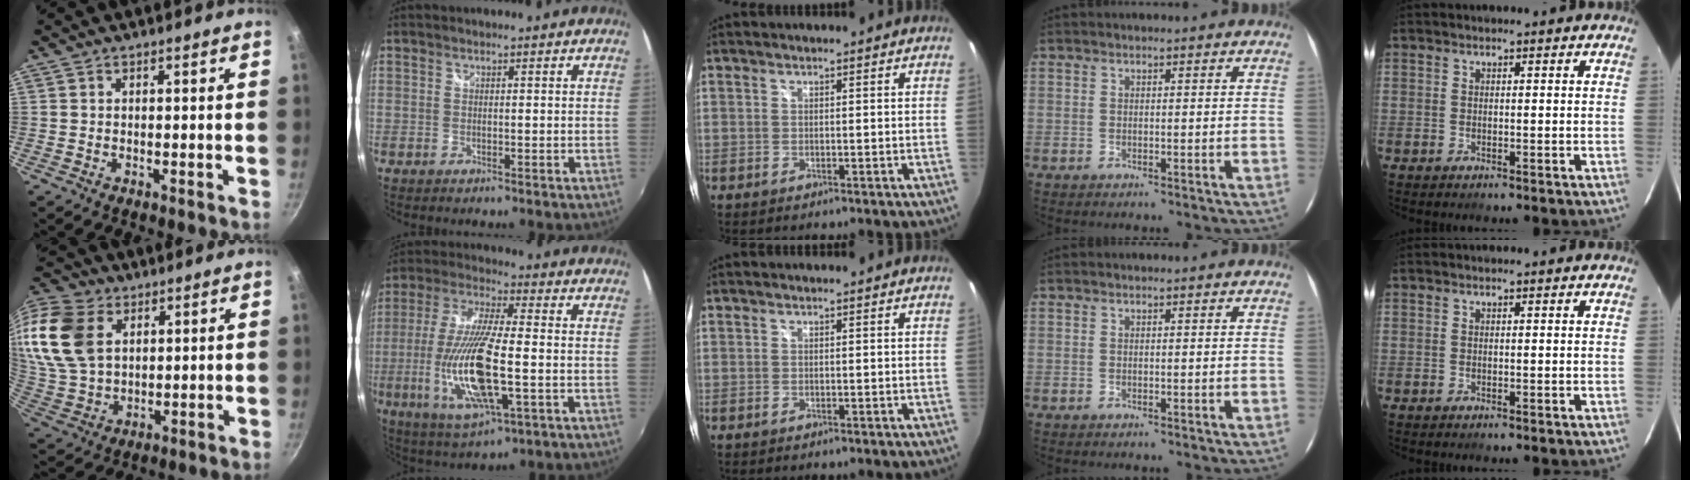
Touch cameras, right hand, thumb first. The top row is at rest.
{"thumb": {"total": 20.3, "force": [7.1, 14.1, 12.8], "torque": [-0.269, -0.006, 0.144]}, "index": {"total": 18.6, "force": [-4.0, 5.0, 17.5], "torque": [-0.358, -0.023, -0.069]}}